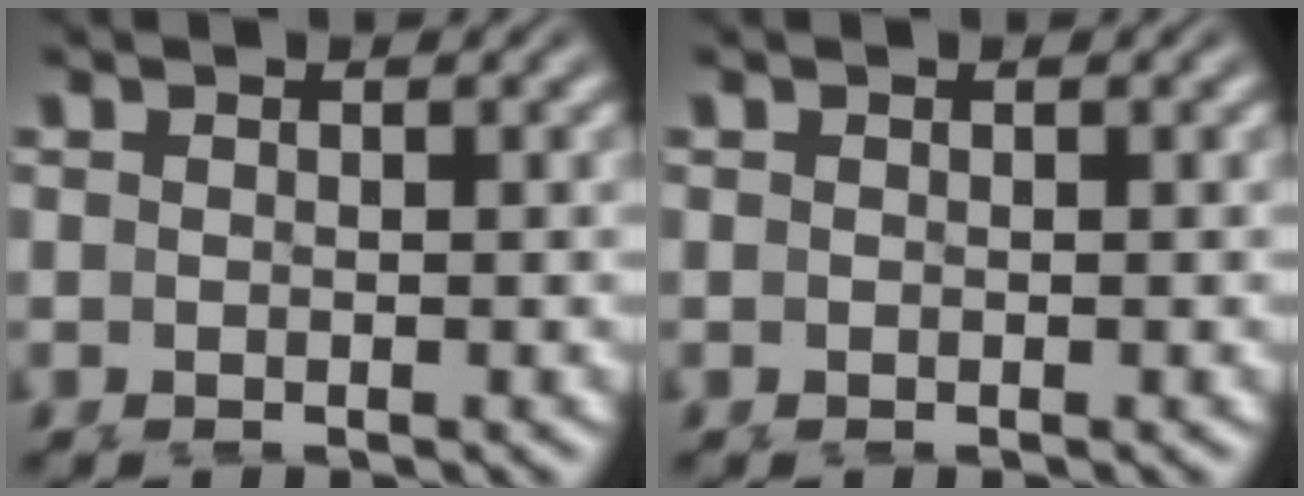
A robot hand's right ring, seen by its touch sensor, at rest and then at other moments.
{"total": 0.0}